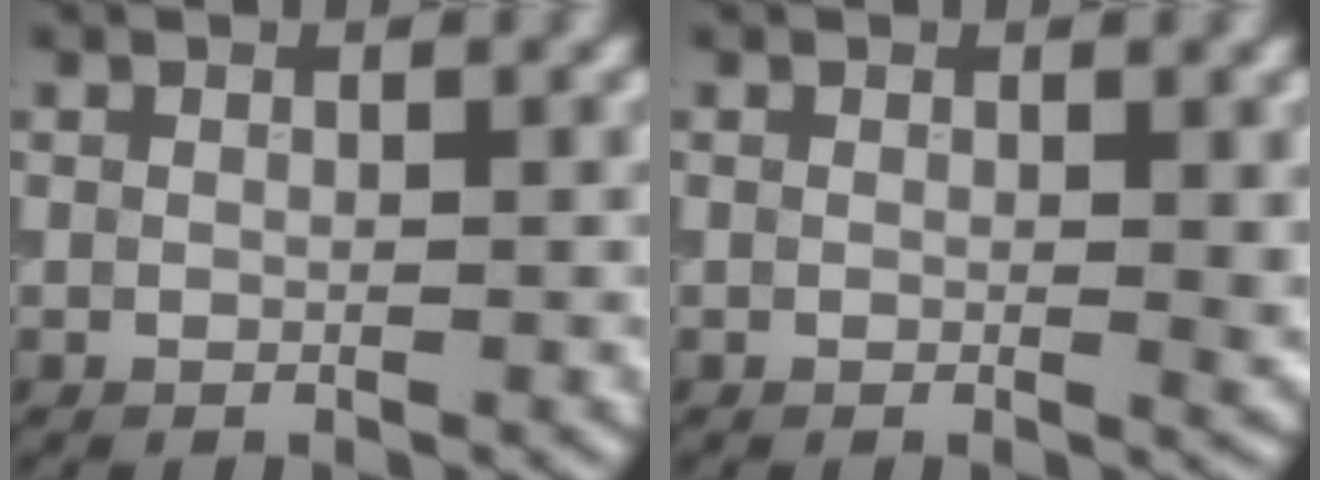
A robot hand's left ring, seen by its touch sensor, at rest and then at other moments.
{"total": 1.2, "force": [0.2, 0.3, 1.1], "torque": [-0.011, -0.005, 0.002]}